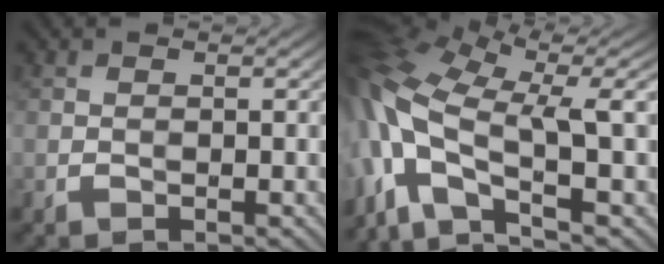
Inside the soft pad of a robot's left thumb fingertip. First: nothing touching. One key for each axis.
{"total": 15.0, "fx": -1.6, "fy": 6.0, "fz": 13.7, "tx": -0.310, "ty": -0.001, "tz": -0.023}